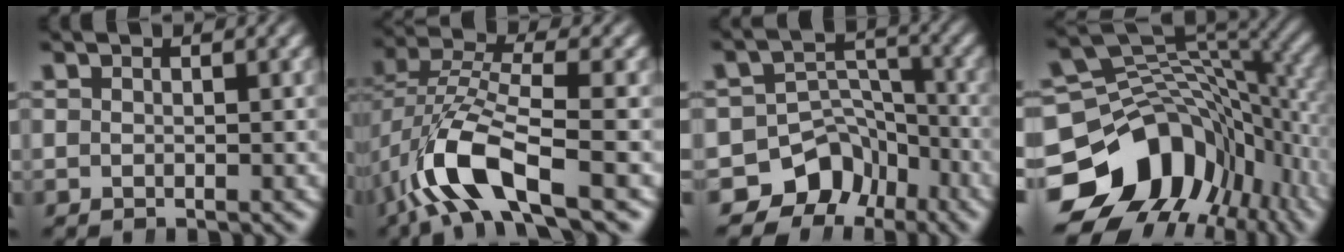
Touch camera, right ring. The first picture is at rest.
{"total": 6.9, "force": [-1.6, 3.7, 5.6], "torque": [-0.143, -0.025, -0.014]}
{"total": 11.7, "force": [-5.4, 9.6, 3.8], "torque": [-0.062, -0.039, -0.088]}
{"total": 17.2, "force": [-4.5, 12.8, 10.6], "torque": [-0.160, -0.033, -0.062]}